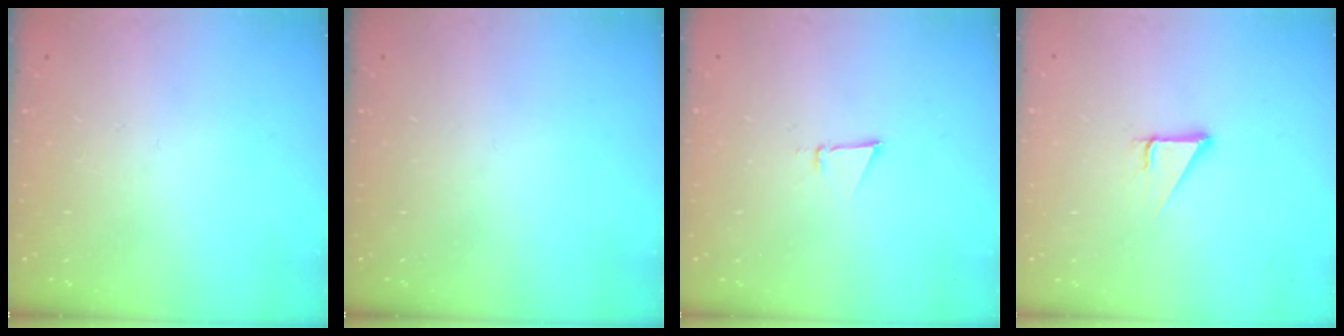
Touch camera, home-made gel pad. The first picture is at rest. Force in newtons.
{"total": 0.0}
{"total": 2.6, "press": 2.5, "slide": 0.8}
{"total": 2.9, "press": 2.8, "slide": 0.2}